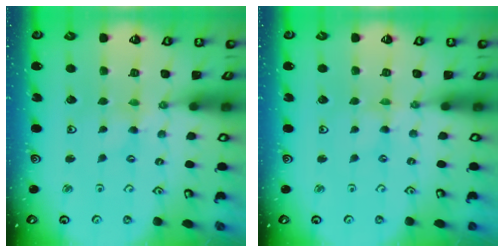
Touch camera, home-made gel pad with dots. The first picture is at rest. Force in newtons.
{"total": 0.0}